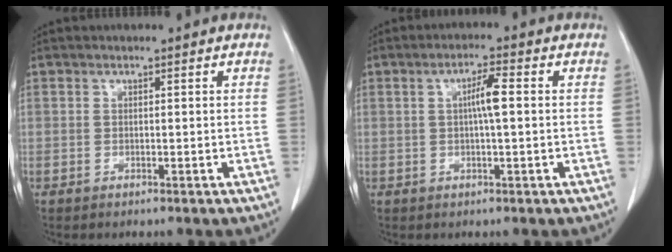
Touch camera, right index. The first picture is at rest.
{"total": 3.8, "force": [0.4, 0.3, 3.8], "torque": [-0.069, 0.007, 0.005]}